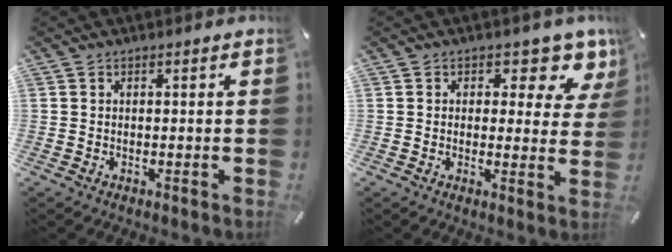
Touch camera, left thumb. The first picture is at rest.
{"total": 7.2, "force": [4.5, 4.2, 3.7], "torque": [-0.035, -0.034, 0.073]}